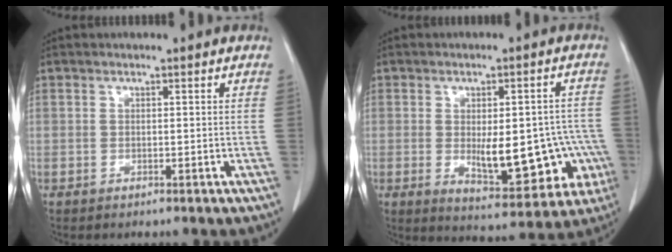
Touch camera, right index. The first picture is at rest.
{"total": 14.1, "force": [-2.8, 5.8, 12.6], "torque": [-0.154, 0.013, -0.014]}